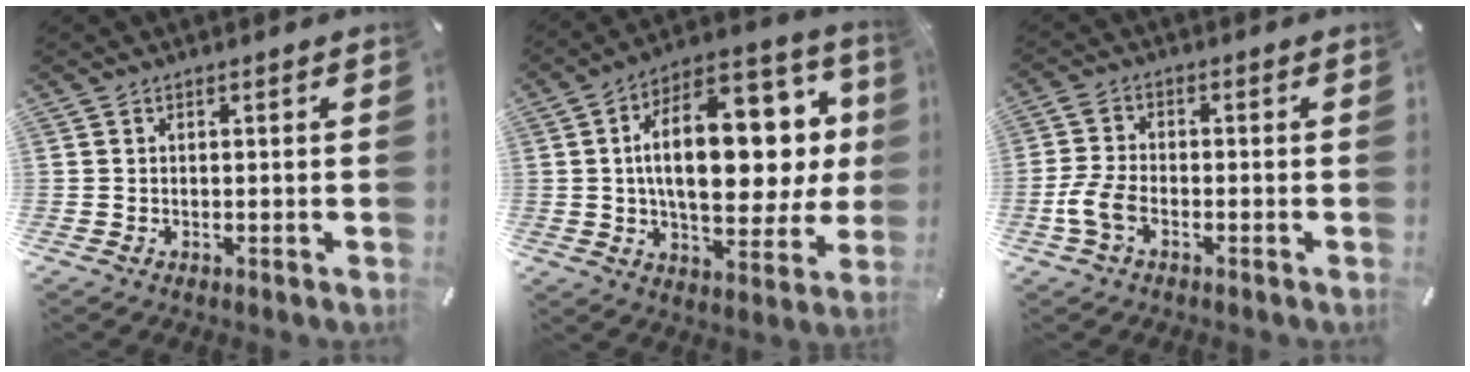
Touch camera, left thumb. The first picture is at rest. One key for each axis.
{"total": 25.0, "fx": 4.5, "fy": 12.7, "fz": 21.0, "tx": -0.337, "ty": -0.023, "tz": 0.070}
{"total": 5.7, "fx": -2.3, "fy": 3.2, "fz": 4.1, "tx": -0.097, "ty": 0.001, "tz": -0.045}